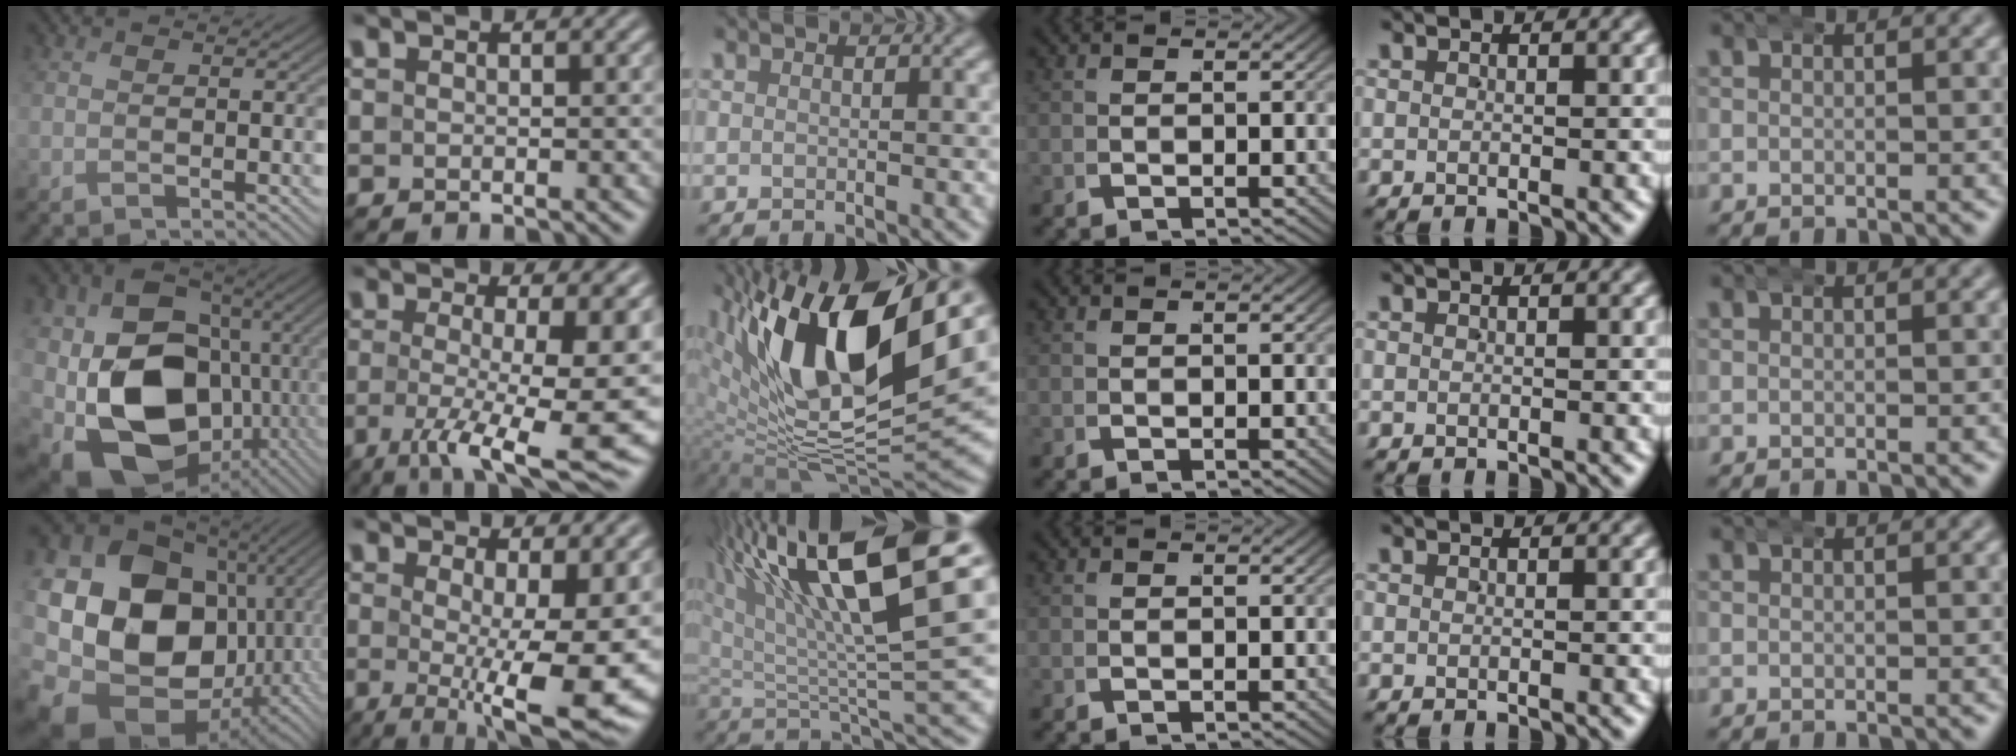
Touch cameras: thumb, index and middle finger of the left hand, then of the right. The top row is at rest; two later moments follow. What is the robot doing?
{"motion": "wrap", "object": "aluminum foil"}